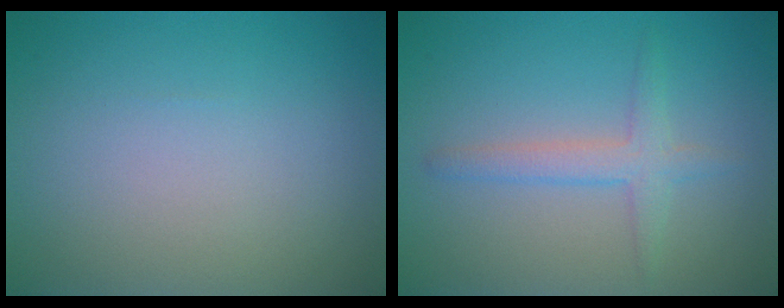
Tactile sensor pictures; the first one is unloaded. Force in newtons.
{"total": 2.3, "press": 2.3, "slide": 0.1}